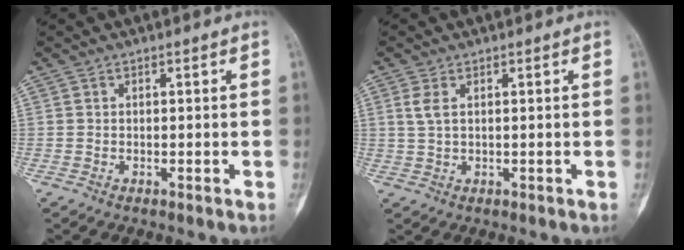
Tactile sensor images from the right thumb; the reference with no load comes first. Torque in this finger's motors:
{"motor_torque": [-0.38, -0.14, 0.31, -0.06, 0.00]}